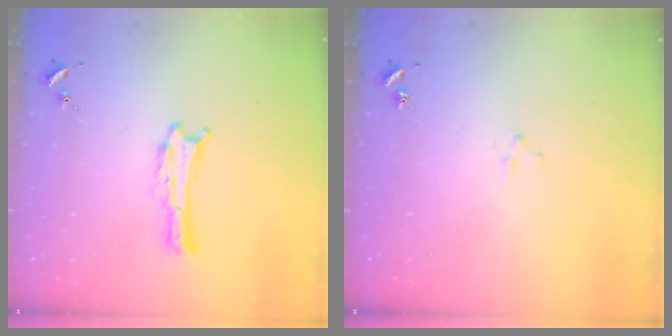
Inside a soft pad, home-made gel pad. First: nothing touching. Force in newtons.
{"total": 1.8, "press": 1.8, "slide": 0.1}